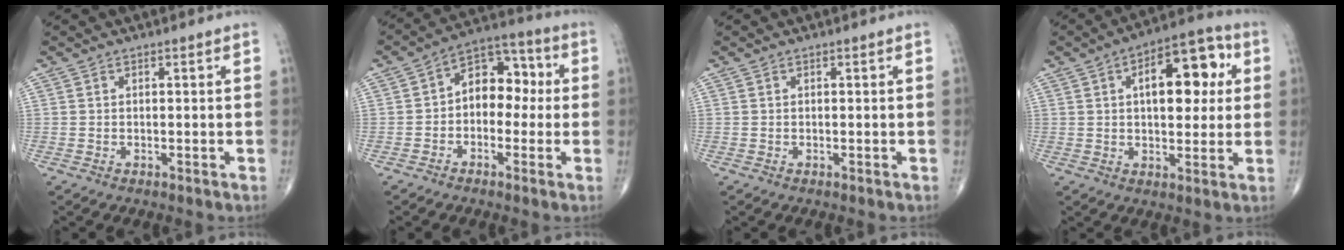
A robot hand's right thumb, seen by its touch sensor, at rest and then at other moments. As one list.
[{"total": 10.2, "force": [0.0, 7.0, 7.4], "torque": [-0.070, 0.041, -0.017]}, {"total": 0.0}, {"total": 14.8, "force": [3.5, 7.5, 12.2], "torque": [-0.136, 0.015, 0.046]}]